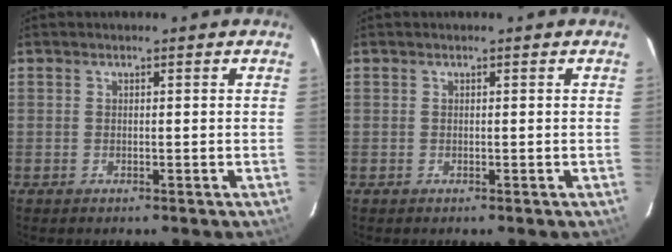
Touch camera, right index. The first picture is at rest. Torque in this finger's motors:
{"motor_torque": [0.26, 0.11, 0.09, 0.01]}